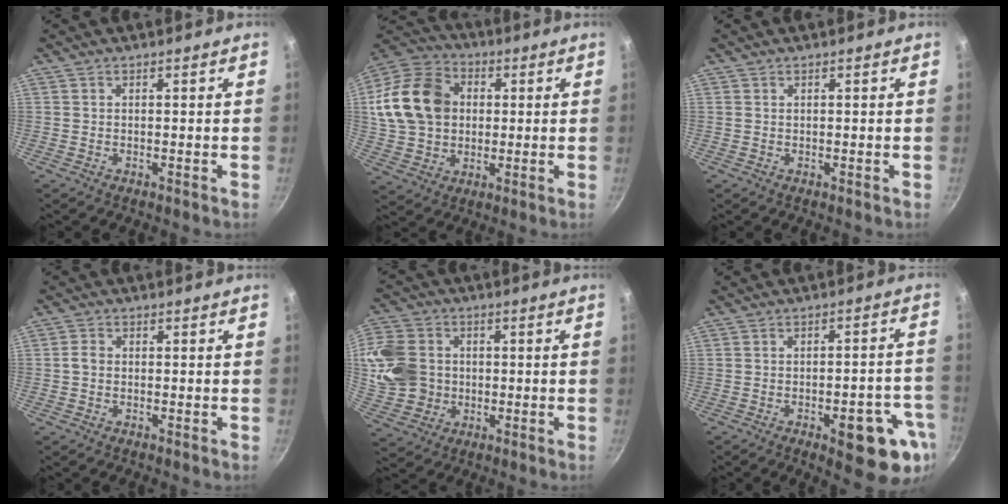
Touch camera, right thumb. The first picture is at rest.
{"total": 18.0, "force": [2.6, 14.0, 10.9], "torque": [-0.188, 0.024, 0.046]}
{"total": 0.0}
{"total": 1.8, "force": [-0.2, 1.5, 1.1], "torque": [-0.019, 0.009, -0.006]}
{"total": 16.2, "force": [0.8, 14.0, 8.2], "torque": [-0.172, 0.015, 0.018]}
{"total": 13.5, "force": [-5.7, 4.9, 11.2], "torque": [-0.100, 0.026, -0.069]}